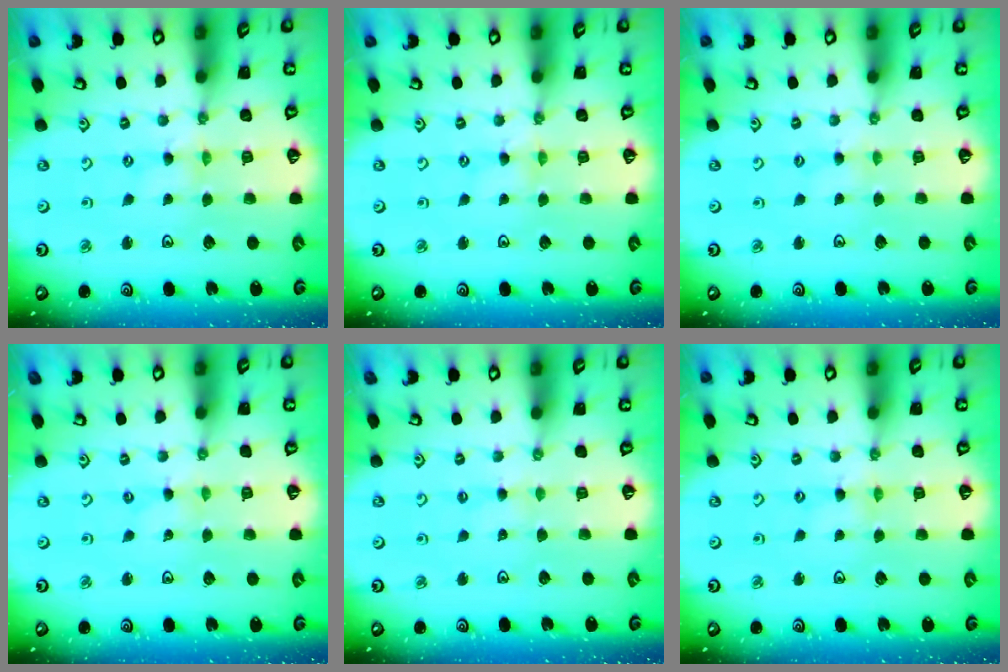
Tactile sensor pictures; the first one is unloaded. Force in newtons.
{"total": 0.6, "press": 0.6, "slide": 0.2}
{"total": 1.6, "press": 1.5, "slide": 0.3}
{"total": 0.0}
{"total": 1.4, "press": 1.4, "slide": 0.2}
{"total": 2.2, "press": 2.2, "slide": 0.4}